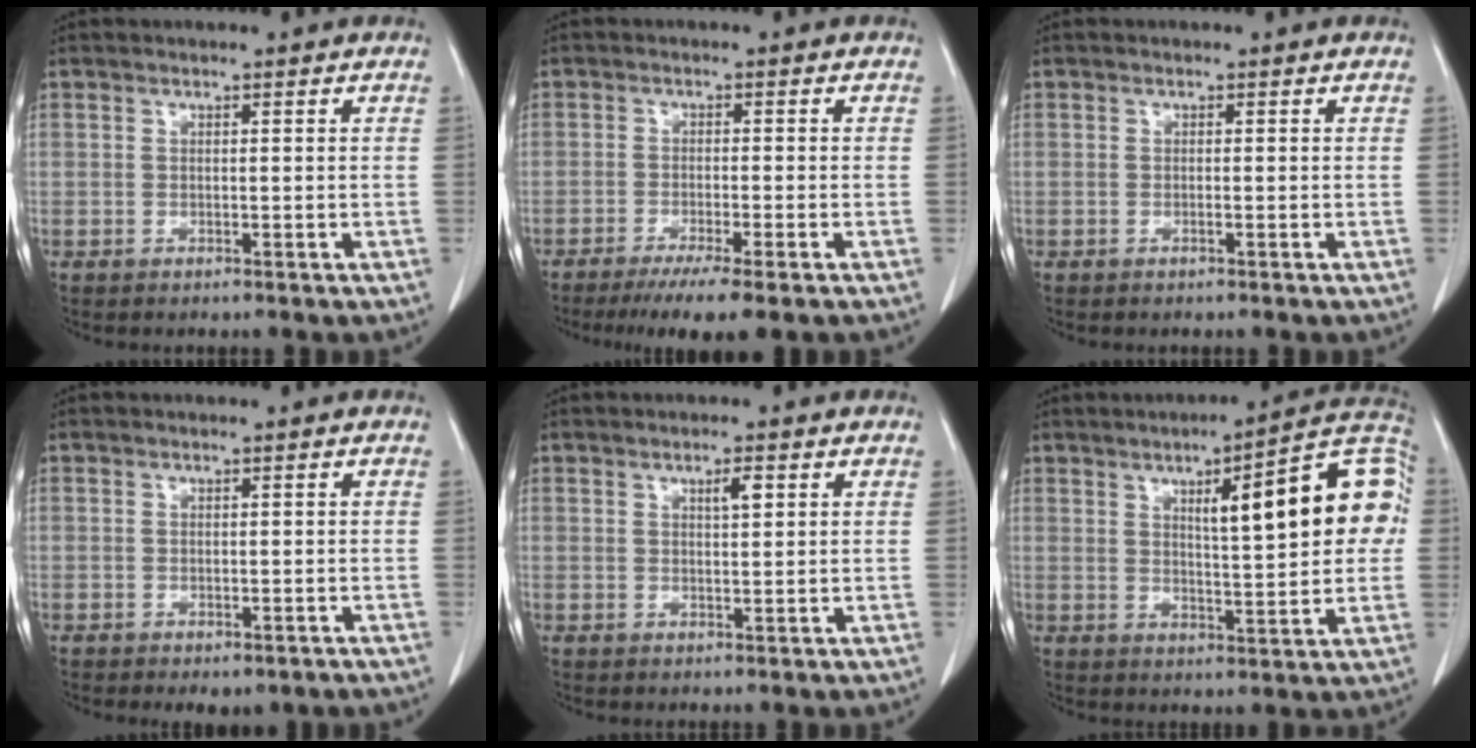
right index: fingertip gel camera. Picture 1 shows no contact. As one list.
[{"total": 6.8, "force": [-4.8, -0.1, 4.8], "torque": [-0.069, -0.014, -0.074]}, {"total": 0.0}, {"total": 3.0, "force": [-2.0, 1.7, 1.5], "torque": [-0.010, -0.001, -0.017]}, {"total": 2.1, "force": [0.9, 0.5, 1.8], "torque": [-0.029, -0.001, 0.015]}, {"total": 16.0, "force": [3.4, 3.1, 15.3], "torque": [-0.198, 0.034, 0.042]}]